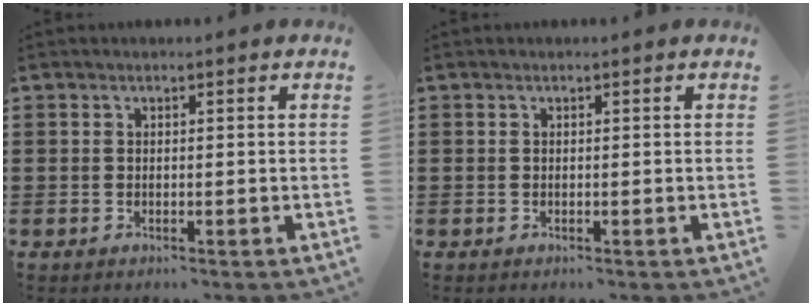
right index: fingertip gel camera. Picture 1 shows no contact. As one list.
[{"total": 0.0}]